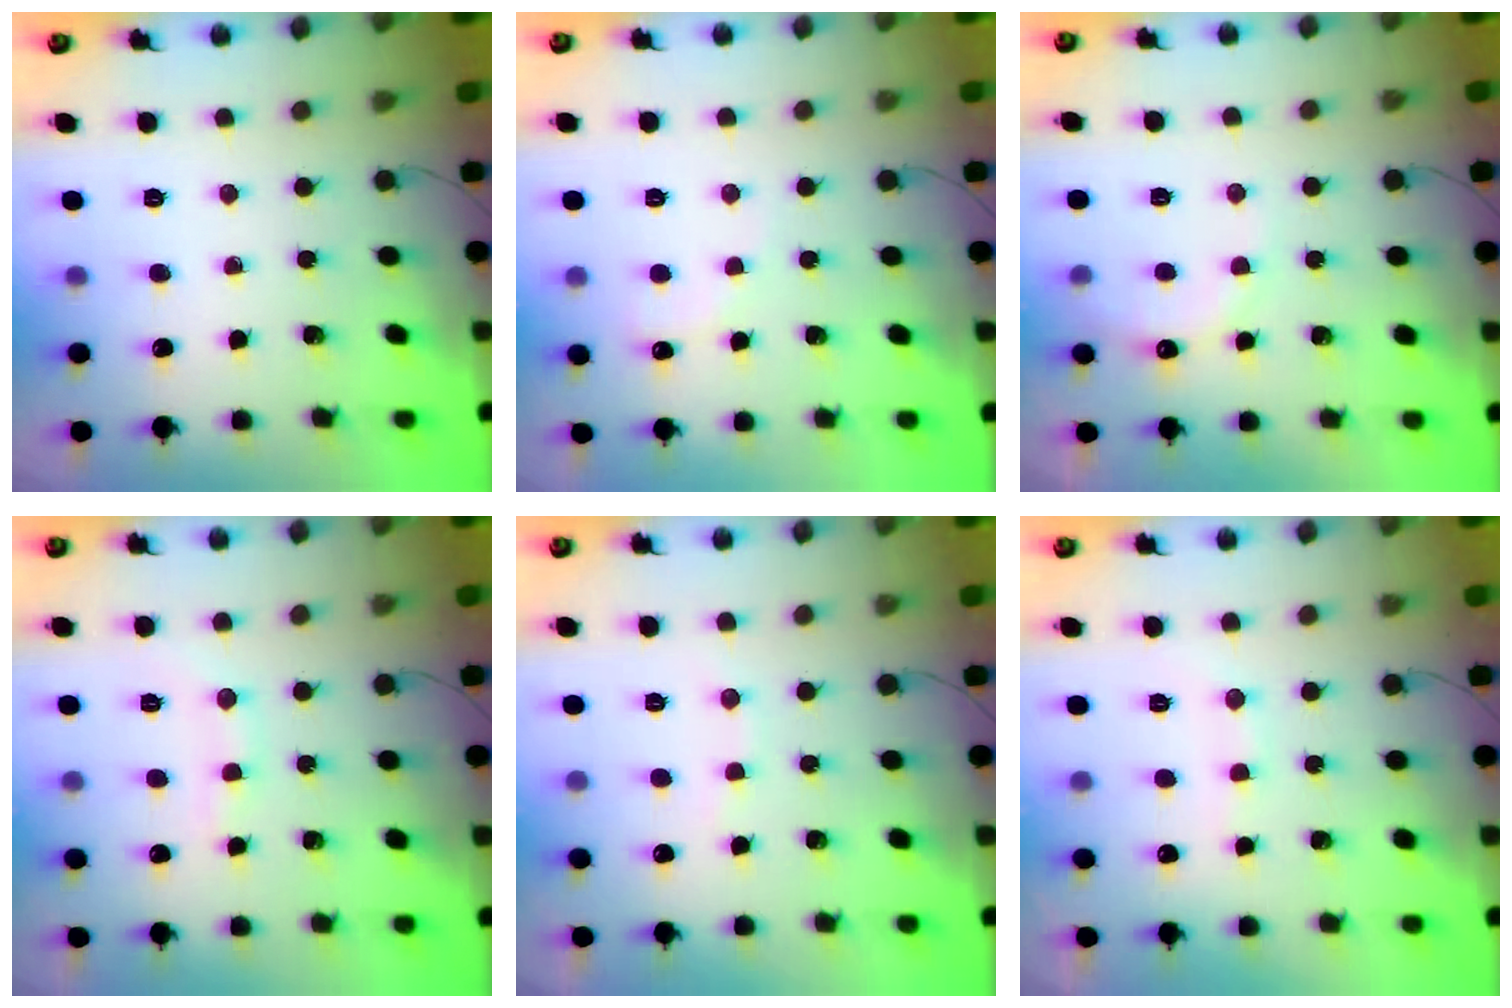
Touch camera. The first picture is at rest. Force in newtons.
{"total": 4.6, "press": 4.5, "slide": 1.2}
{"total": 7.3, "press": 7.1, "slide": 1.5}
{"total": 7.3, "press": 7.2, "slide": 1.1}
{"total": 4.9, "press": 4.8, "slide": 0.9}
{"total": 7.0, "press": 6.9, "slide": 1.4}